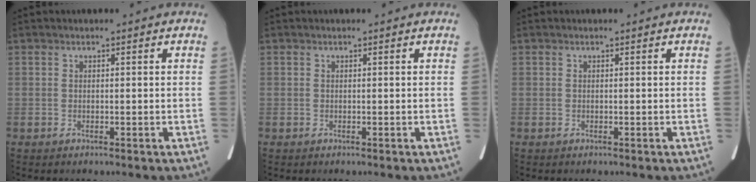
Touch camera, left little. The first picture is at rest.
{"total": 0.0}
{"total": 0.0}